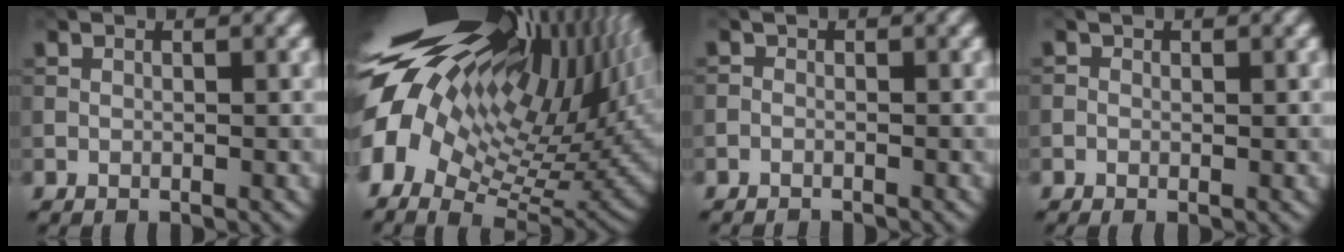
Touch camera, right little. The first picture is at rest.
{"total": 21.0, "force": [6.4, 9.5, 17.6], "torque": [-0.305, 0.003, 0.118]}
{"total": 1.4, "force": [-1.3, 0.3, 0.2], "torque": [0.001, -0.004, -0.024]}
{"total": 0.6, "force": [-0.1, 0.4, 0.4], "torque": [-0.007, 0.000, -0.004]}